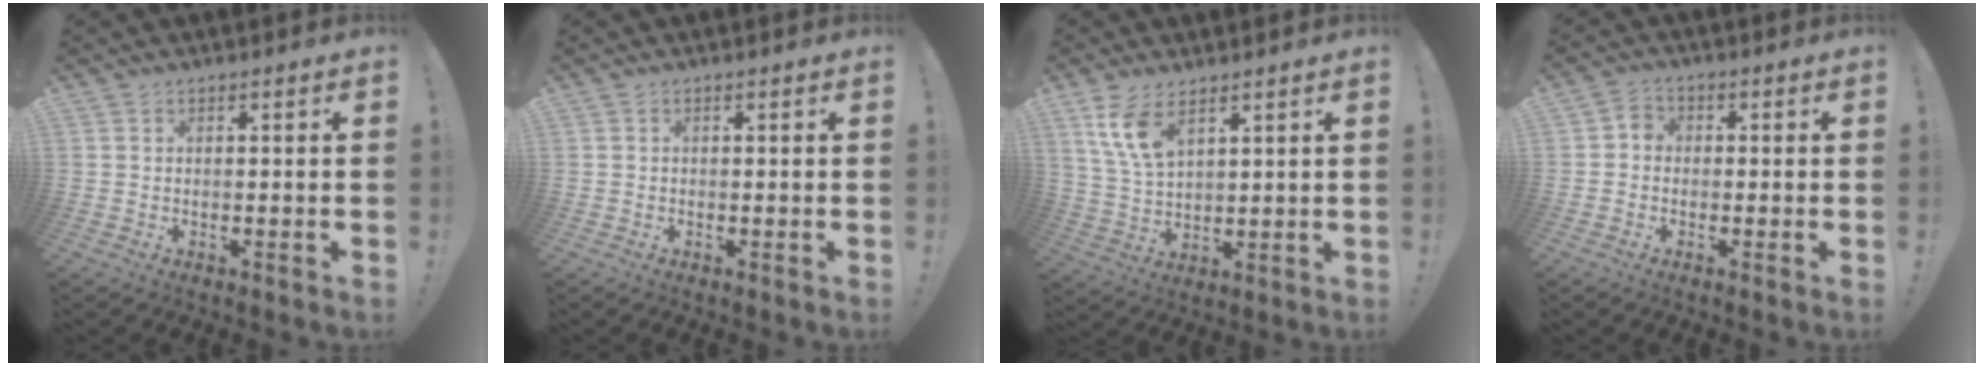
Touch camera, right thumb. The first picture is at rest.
{"total": 0.0}
{"total": 9.5, "force": [6.0, 4.2, 6.1], "torque": [-0.121, -0.023, 0.113]}
{"total": 3.1, "force": [-1.2, 2.3, 1.6], "torque": [-0.026, 0.014, -0.021]}